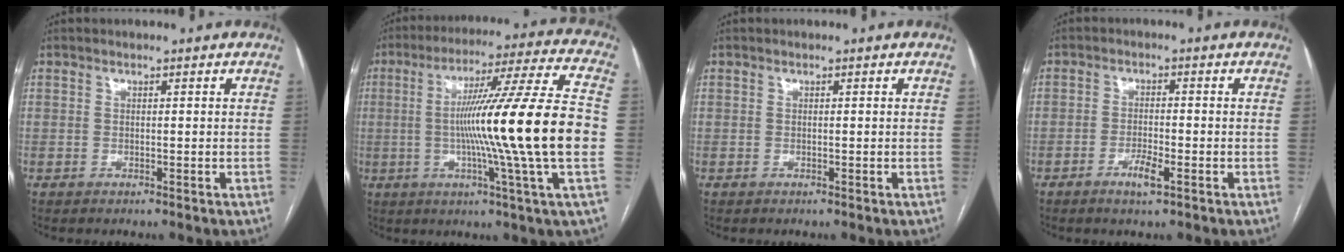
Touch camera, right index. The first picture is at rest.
{"total": 22.2, "force": [-1.9, -2.2, 22.0], "torque": [-0.332, -0.003, -0.049]}
{"total": 0.0}
{"total": 3.4, "force": [-1.8, 0.6, 2.8], "torque": [-0.052, -0.001, -0.032]}